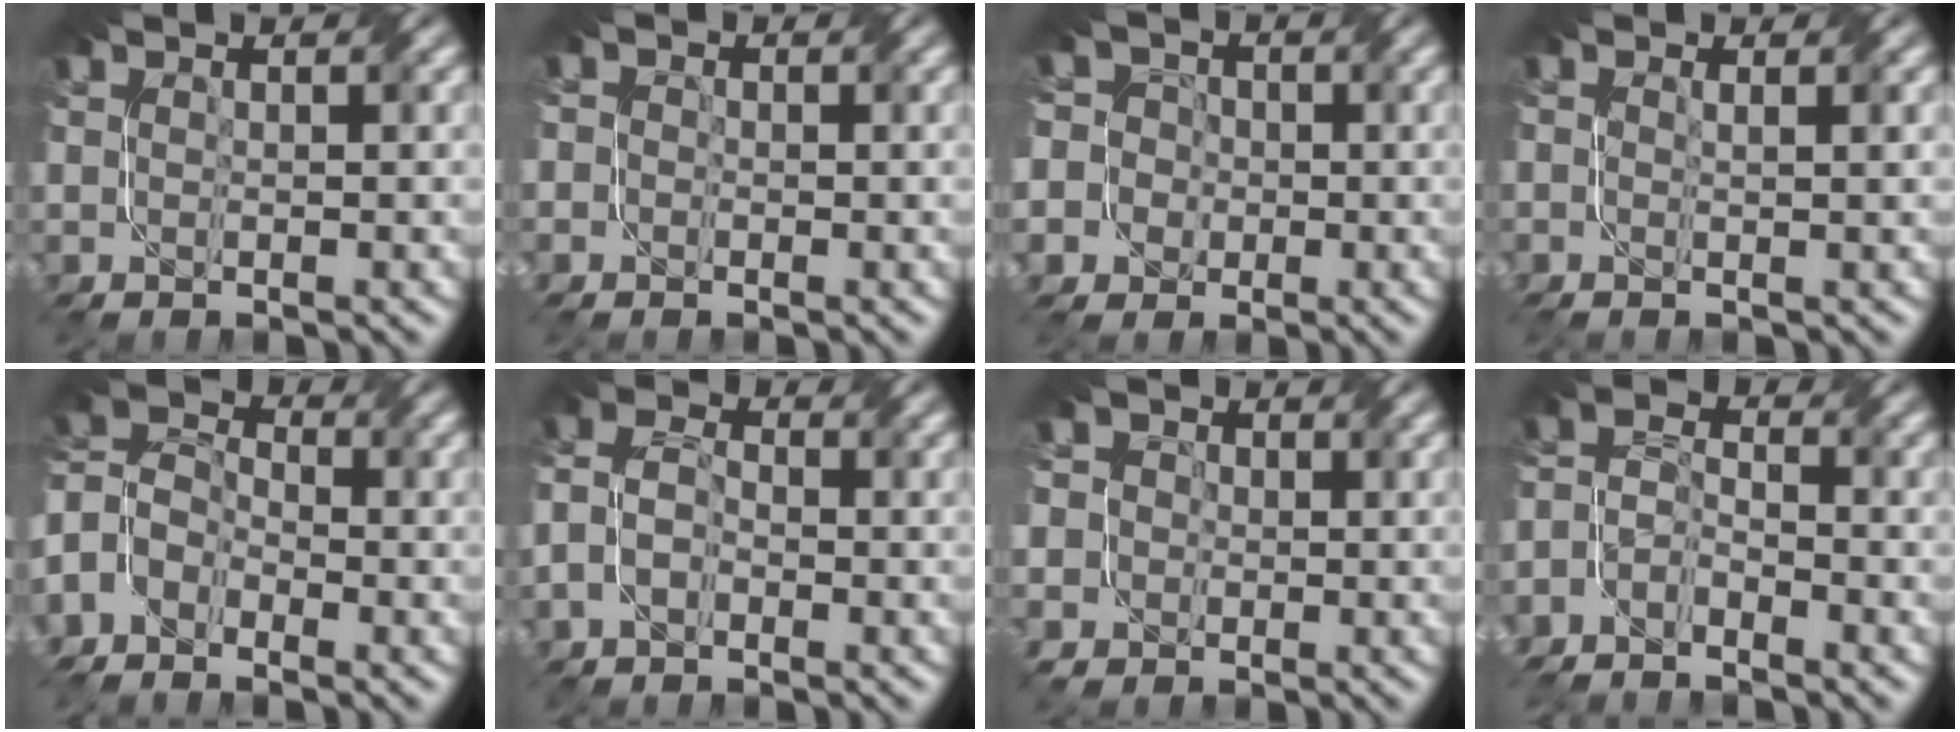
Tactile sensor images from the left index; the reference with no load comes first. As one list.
[{"total": 1.9, "force": [-0.1, 1.8, 0.6], "torque": [-0.001, 0.004, -0.015]}, {"total": 8.6, "force": [-2.1, 8.0, 2.4], "torque": [-0.065, 0.018, -0.072]}, {"total": 1.3, "force": [0.4, 0.5, 1.1], "torque": [-0.010, 0.002, -0.004]}, {"total": 5.1, "force": [-2.9, 3.4, 2.4], "torque": [-0.052, 0.008, -0.063]}, {"total": 3.3, "force": [-1.2, 2.4, 1.9], "torque": [-0.044, 0.006, -0.032]}, {"total": 7.4, "force": [-0.1, 6.9, 2.6], "torque": [-0.067, 0.020, -0.044]}, {"total": 3.6, "force": [-2.8, 1.6, 1.6], "torque": [-0.034, -0.002, -0.064]}]